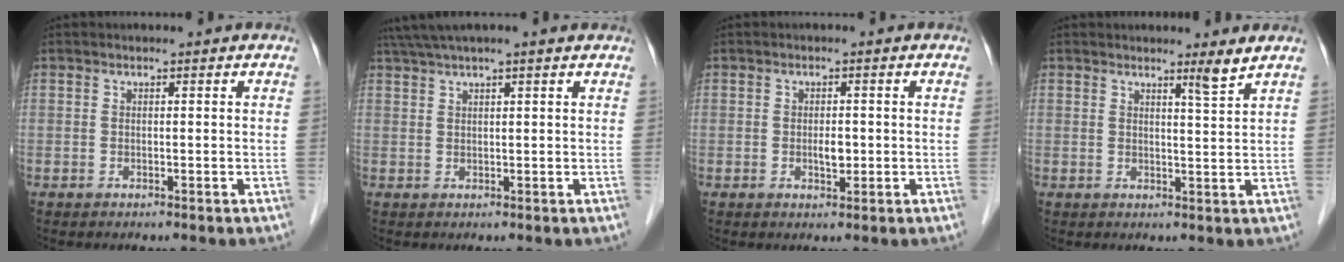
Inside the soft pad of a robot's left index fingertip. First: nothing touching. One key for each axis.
{"total": 7.4, "fx": 5.9, "fy": -0.3, "fz": 4.4, "tx": -0.076, "ty": 0.046, "tz": 0.091}
{"total": 2.1, "fx": -0.3, "fy": 1.0, "fz": 1.8, "tx": -0.035, "ty": 0.000, "tz": -0.003}
{"total": 2.3, "fx": 1.9, "fy": -0.9, "fz": 1.1, "tx": -0.027, "ty": -0.015, "tz": 0.033}